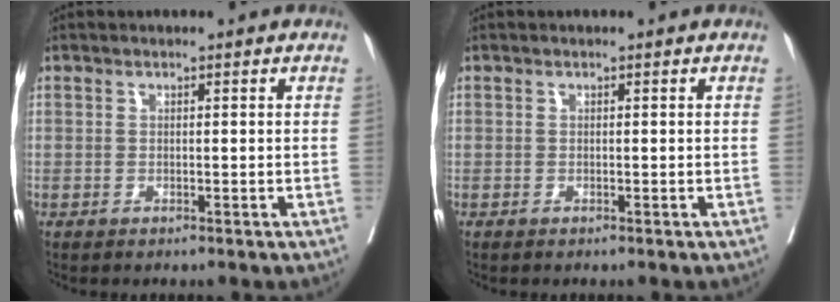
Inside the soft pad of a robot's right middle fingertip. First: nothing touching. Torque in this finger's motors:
{"motor_torque": [0.12, -0.08, 0.03, 0.01]}